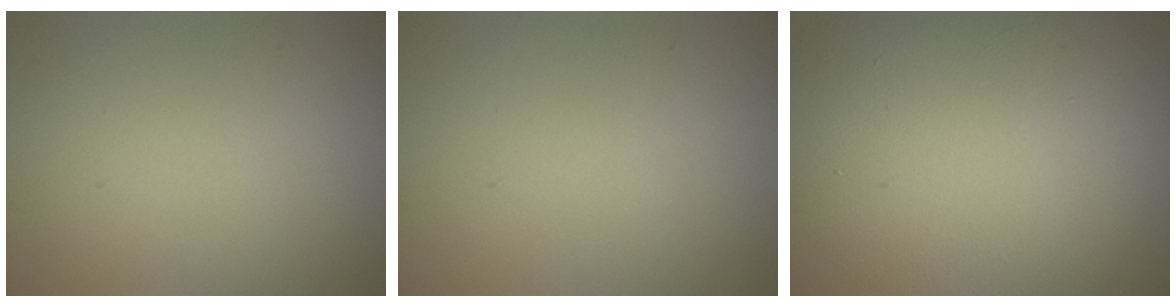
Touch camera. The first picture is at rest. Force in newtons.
{"total": 0.0}
{"total": 20.7, "press": 20.7, "slide": 1.2}